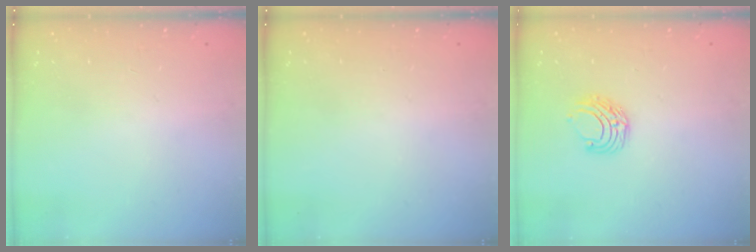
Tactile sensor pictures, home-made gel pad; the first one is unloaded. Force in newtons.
{"total": 0.0}
{"total": 6.7, "press": 6.7, "slide": 0.7}